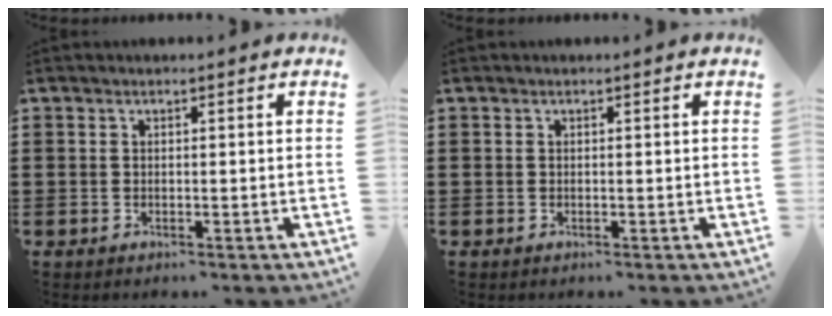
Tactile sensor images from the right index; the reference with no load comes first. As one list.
[{"total": 0.0}]